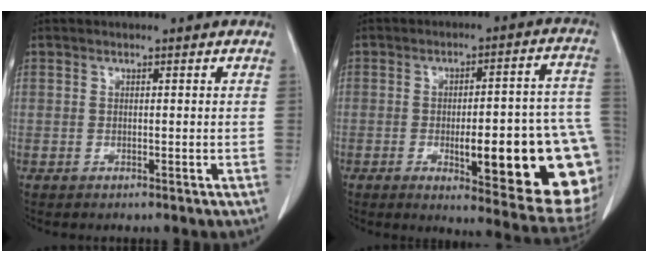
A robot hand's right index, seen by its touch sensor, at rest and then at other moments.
{"total": 23.2, "force": [-5.4, 4.0, 22.3], "torque": [-0.198, 0.006, -0.055]}